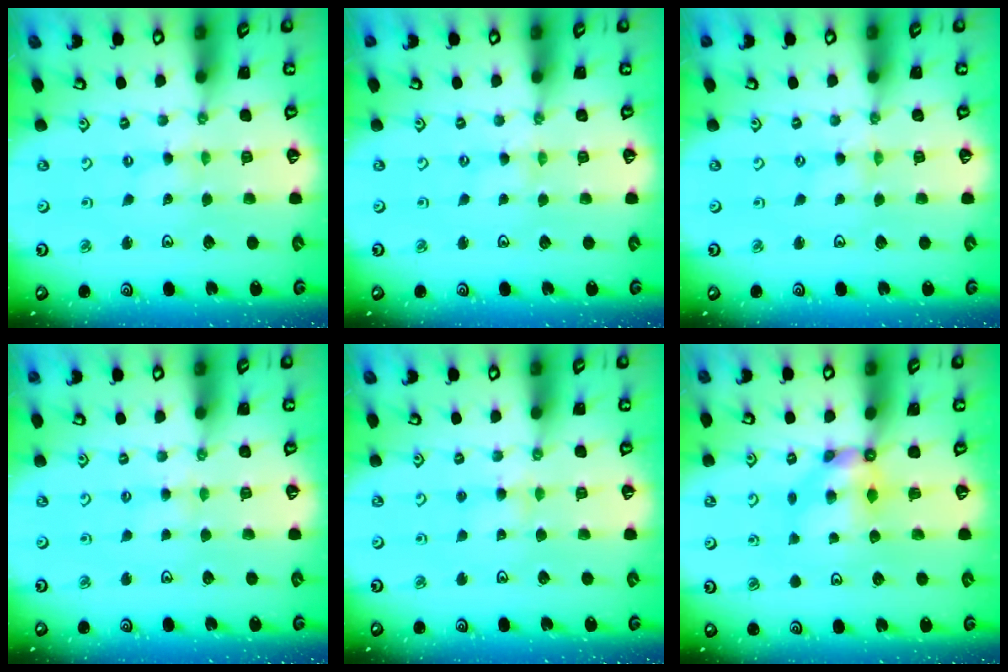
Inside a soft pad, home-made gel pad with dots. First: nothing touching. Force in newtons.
{"total": 0.0}
{"total": 0.0}
{"total": 2.7, "press": 2.7, "slide": 0.4}
{"total": 4.5, "press": 4.4, "slide": 0.4}
{"total": 5.7, "press": 5.7, "slide": 0.3}